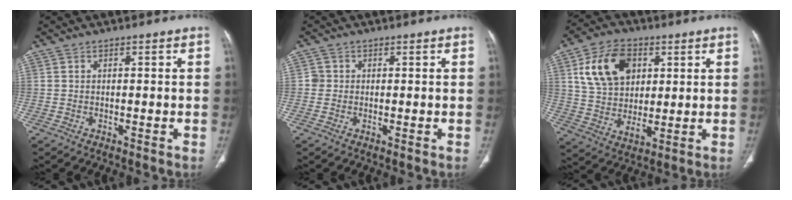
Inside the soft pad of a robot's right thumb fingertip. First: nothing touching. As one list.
[{"total": 1.4, "force": [0.0, 1.4, 0.2], "torque": [0.005, 0.004, -0.001]}, {"total": 14.3, "force": [5.0, 9.5, 9.5], "torque": [-0.148, -0.015, 0.096]}]